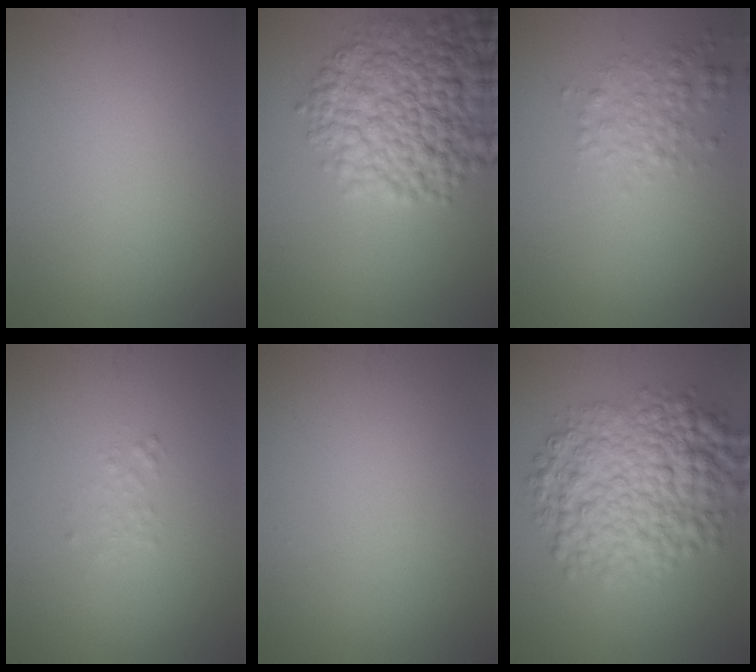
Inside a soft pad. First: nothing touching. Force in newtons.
{"total": 9.2, "press": 9.2, "slide": 0.3}
{"total": 2.4, "press": 2.4, "slide": 0.0}
{"total": 0.7, "press": 0.7, "slide": 0.1}
{"total": 0.0}
{"total": 9.1, "press": 9.1, "slide": 0.2}